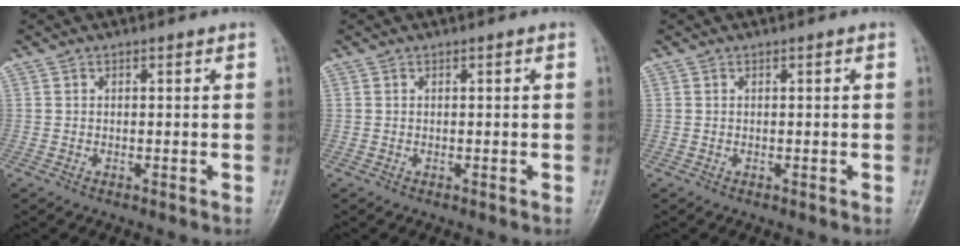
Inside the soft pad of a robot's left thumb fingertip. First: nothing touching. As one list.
[{"total": 0.0}, {"total": 0.0}]